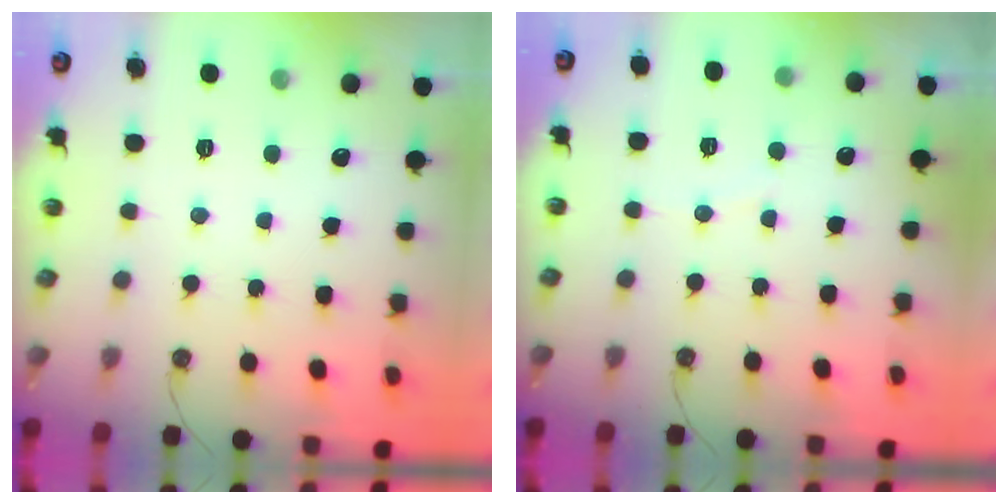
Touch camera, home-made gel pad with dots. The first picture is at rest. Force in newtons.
{"total": 2.2, "press": 2.0, "slide": 0.9}